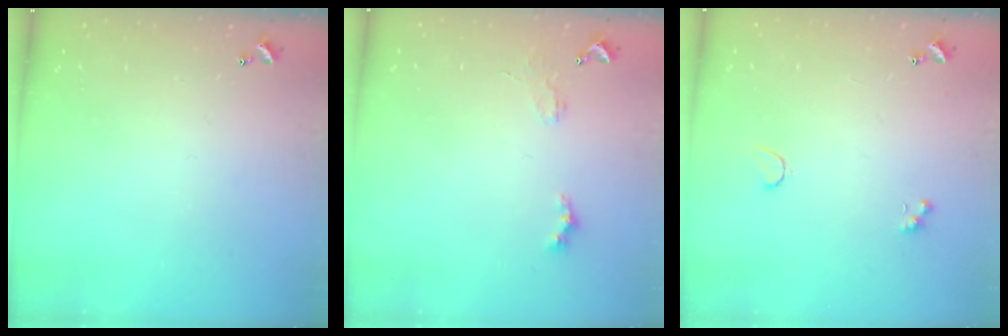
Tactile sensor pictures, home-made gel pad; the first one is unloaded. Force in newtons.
{"total": 1.9, "press": 1.8, "slide": 0.5}
{"total": 1.3, "press": 1.0, "slide": 0.8}